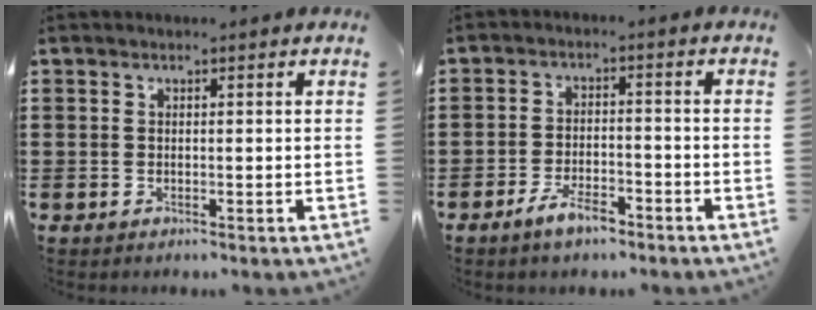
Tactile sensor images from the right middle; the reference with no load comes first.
{"total": 4.7, "force": [-3.6, 1.6, 2.7], "torque": [-0.048, 0.010, -0.067]}